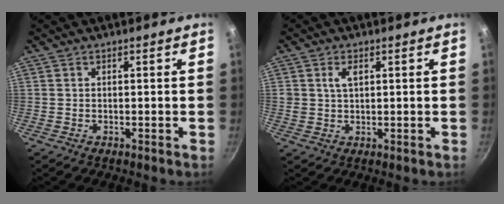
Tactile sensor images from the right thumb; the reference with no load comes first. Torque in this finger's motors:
{"motor_torque": [-0.56, 0.44, 0.76, 0.01, 0.01]}